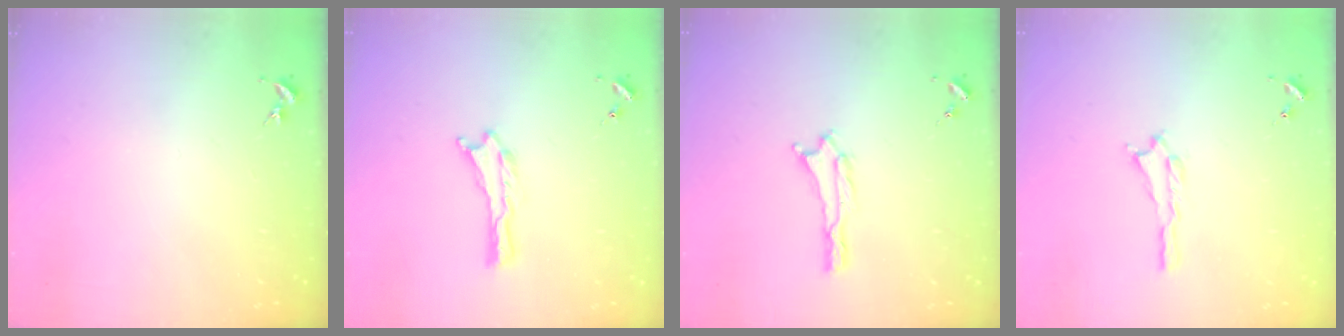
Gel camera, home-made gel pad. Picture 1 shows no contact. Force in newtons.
{"total": 0.0}
{"total": 0.0}
{"total": 0.6, "press": 0.6, "slide": 0.2}